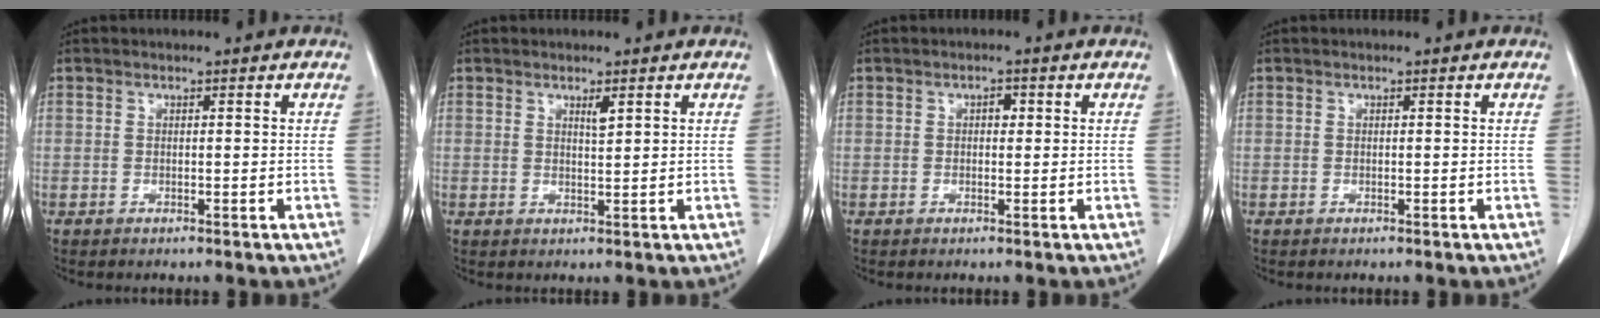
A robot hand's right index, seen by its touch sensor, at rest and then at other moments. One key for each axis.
{"total": 1.5, "fx": 0.9, "fy": 0.2, "fz": 1.1, "tx": -0.020, "ty": -0.005, "tz": 0.016}
{"total": 1.3, "fx": 0.3, "fy": 0.8, "fz": 1.0, "tx": -0.009, "ty": 0.003, "tz": 0.001}
{"total": 0.0}